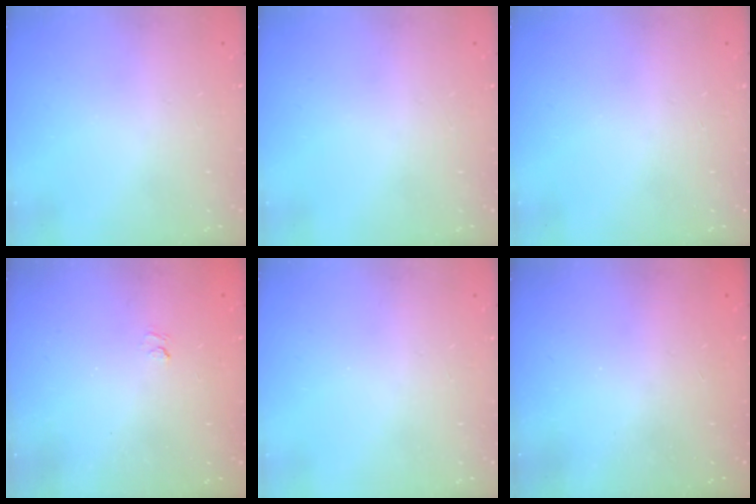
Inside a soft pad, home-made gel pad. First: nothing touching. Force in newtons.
{"total": 0.0}
{"total": 0.0}
{"total": 1.6, "press": 1.0, "slide": 1.2}
{"total": 0.0}
{"total": 2.3, "press": 2.2, "slide": 0.7}